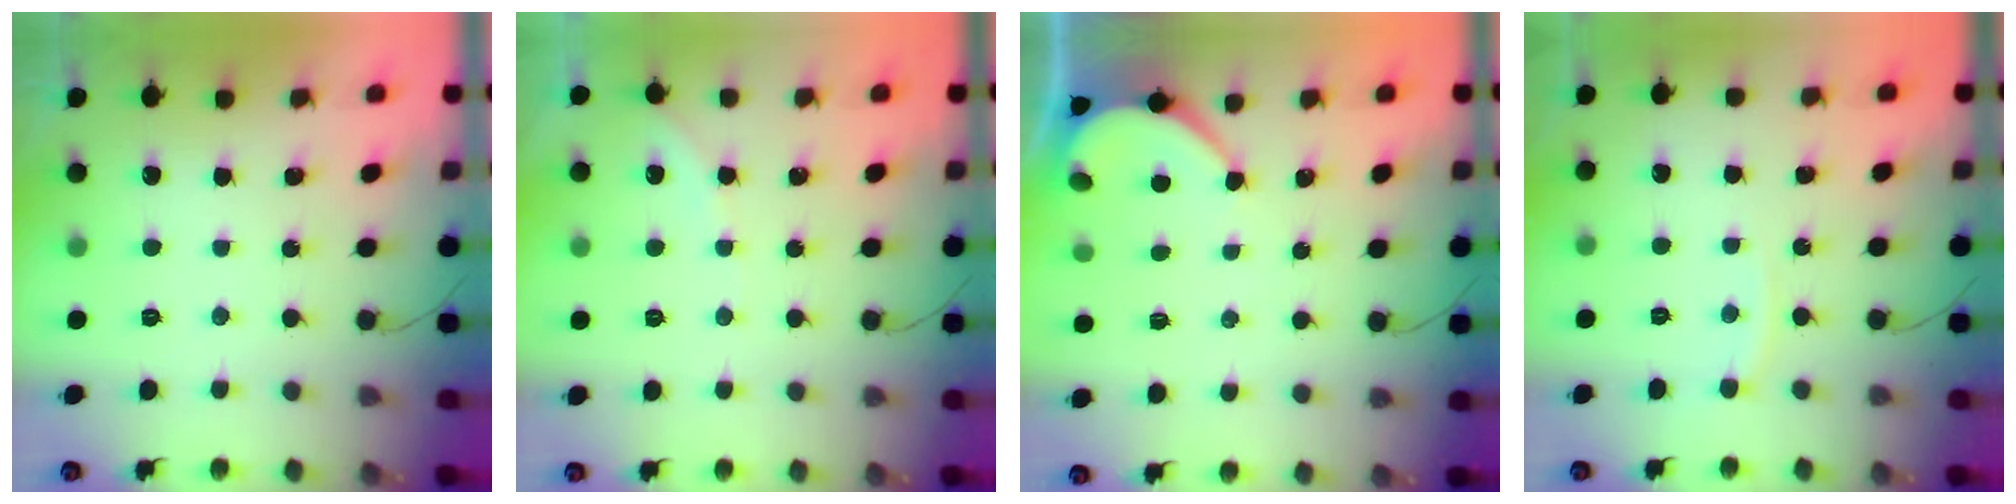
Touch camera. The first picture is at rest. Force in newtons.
{"total": 3.1, "press": 3.0, "slide": 0.5}
{"total": 3.6, "press": 3.6, "slide": 0.5}
{"total": 4.7, "press": 4.6, "slide": 0.6}